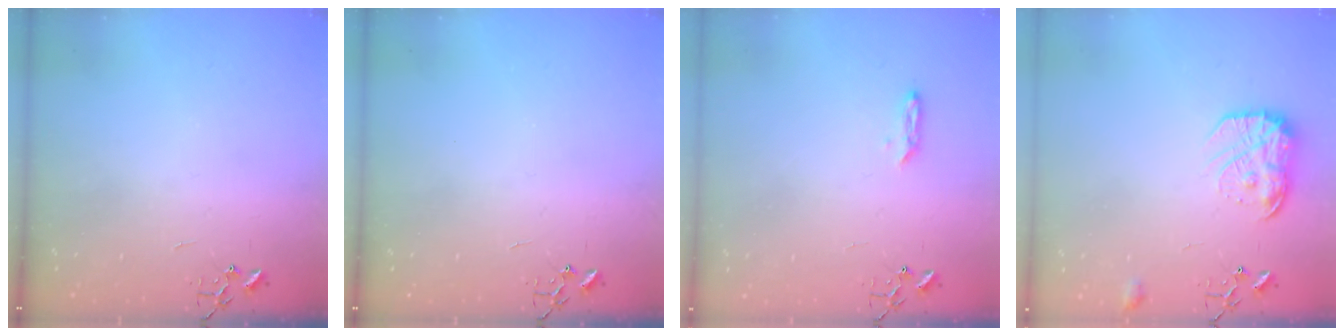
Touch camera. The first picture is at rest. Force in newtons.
{"total": 0.0}
{"total": 4.1, "press": 4.0, "slide": 0.6}
{"total": 14.3, "press": 14.3, "slide": 0.9}